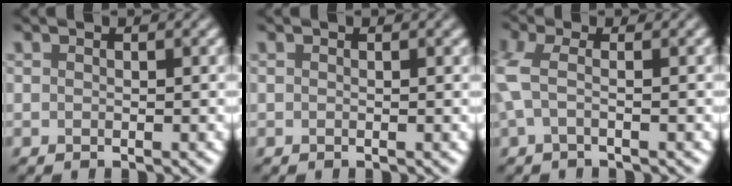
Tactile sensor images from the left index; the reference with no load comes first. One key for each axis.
{"total": 0.7, "fx": 0.4, "fy": 0.4, "fz": 0.5, "tx": -0.003, "ty": 0.004, "tz": 0.001}
{"total": 3.1, "fx": -0.6, "fy": 0.9, "fz": 2.9, "tx": -0.077, "ty": 0.009, "tz": -0.011}